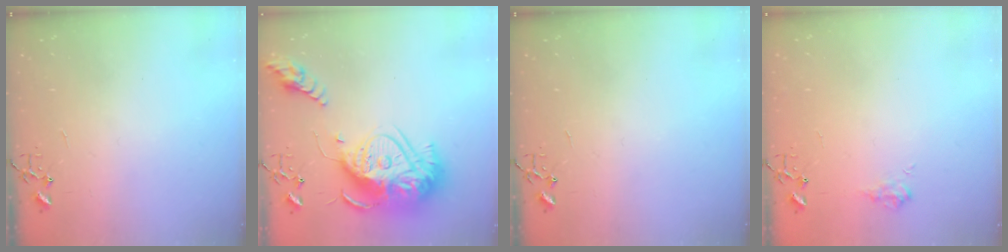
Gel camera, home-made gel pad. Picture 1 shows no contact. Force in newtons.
{"total": 22.8, "press": 22.7, "slide": 2.2}
{"total": 0.0}
{"total": 8.2, "press": 8.2, "slide": 0.5}